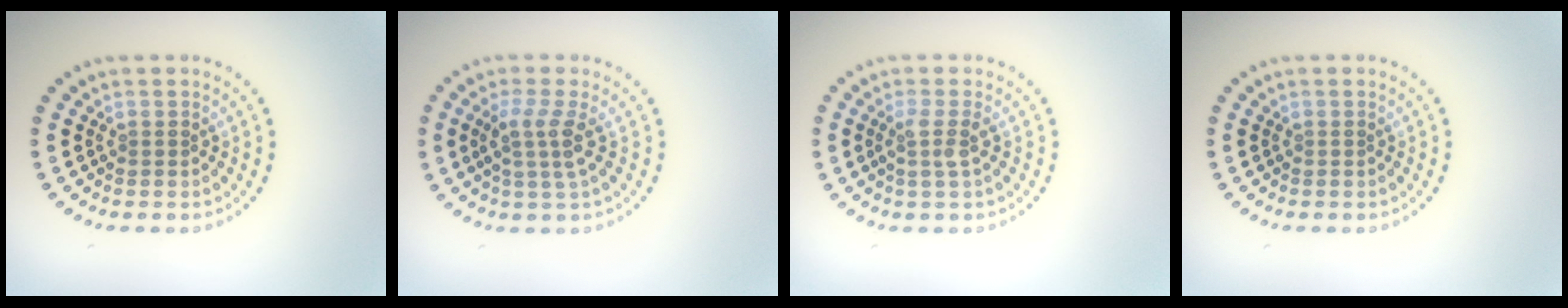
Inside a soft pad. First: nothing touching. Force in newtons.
{"total": 2.5, "press": 1.9, "slide": 1.6}
{"total": 1.8, "press": 1.3, "slide": 1.2}
{"total": 0.0}